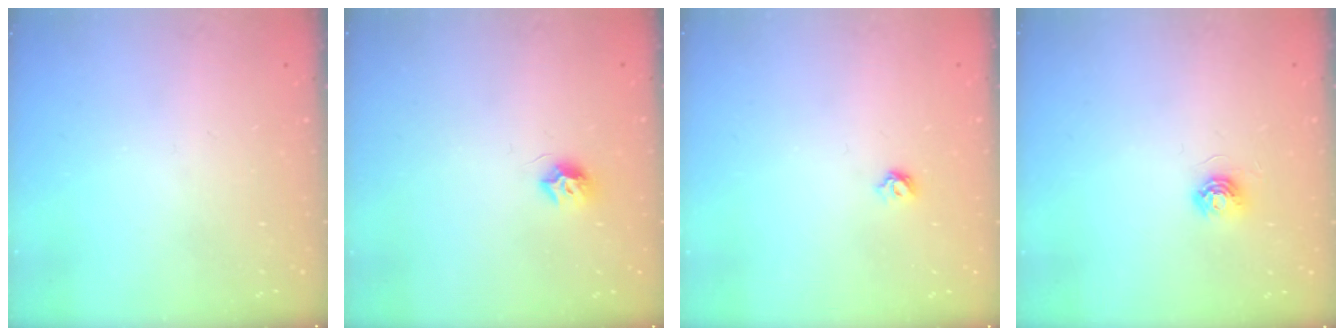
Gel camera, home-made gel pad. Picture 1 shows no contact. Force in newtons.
{"total": 7.4, "press": 7.4, "slide": 0.1}
{"total": 4.8, "press": 4.8, "slide": 0.8}
{"total": 5.1, "press": 5.1, "slide": 0.5}